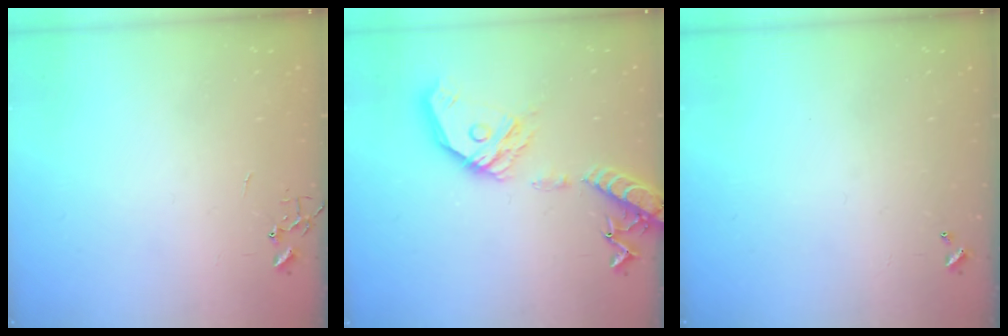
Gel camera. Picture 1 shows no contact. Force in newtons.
{"total": 20.0, "press": 19.7, "slide": 3.5}
{"total": 0.0}